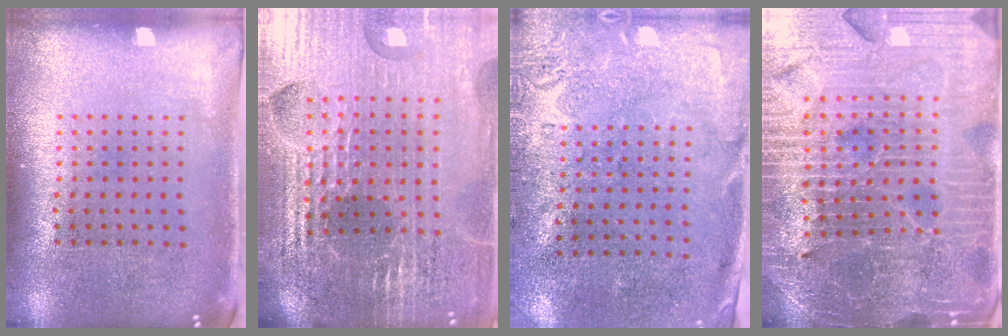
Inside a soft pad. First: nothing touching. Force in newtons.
{"total": 5.4, "press": 5.0, "slide": 2.2}
{"total": 2.8, "press": 2.2, "slide": 1.8}
{"total": 5.1, "press": 4.8, "slide": 1.7}